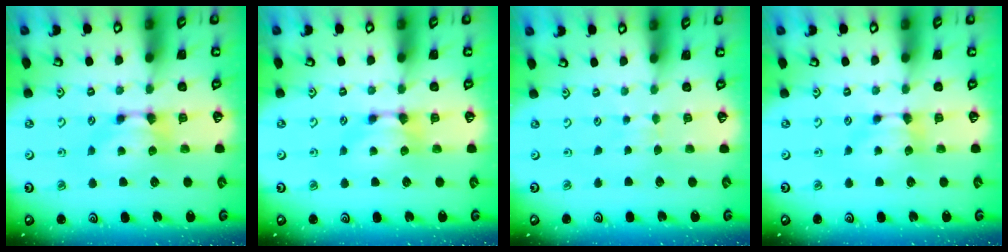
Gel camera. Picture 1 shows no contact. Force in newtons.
{"total": 0.0}
{"total": 3.5, "press": 3.5, "slide": 0.4}
{"total": 0.7, "press": 0.6, "slide": 0.5}